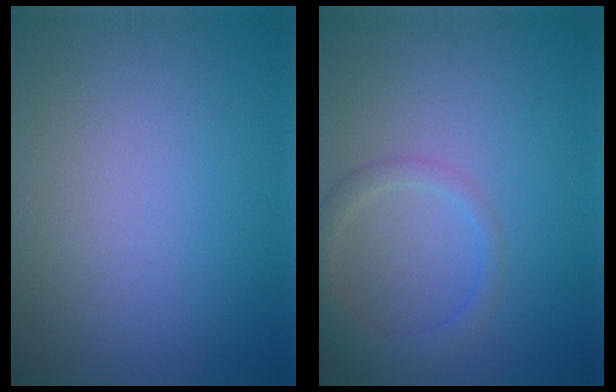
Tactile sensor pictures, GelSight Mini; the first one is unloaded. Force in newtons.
{"total": 2.7, "press": 2.7, "slide": 0.1}